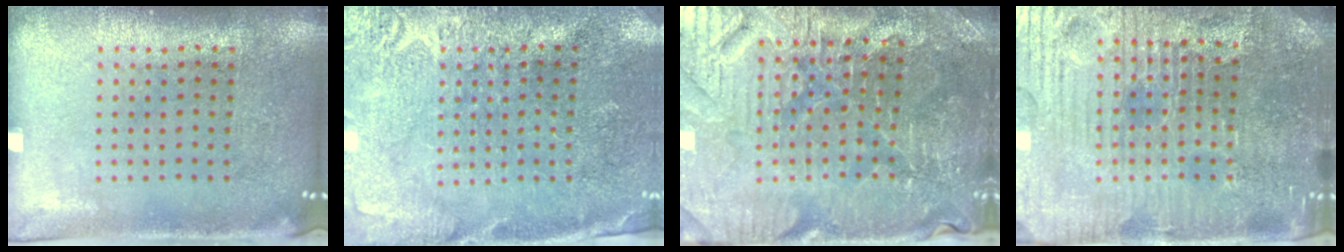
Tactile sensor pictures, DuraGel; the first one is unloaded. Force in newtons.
{"total": 2.7, "press": 2.7, "slide": 0.4}
{"total": 3.8, "press": 3.8, "slide": 0.6}
{"total": 5.3, "press": 5.0, "slide": 1.5}